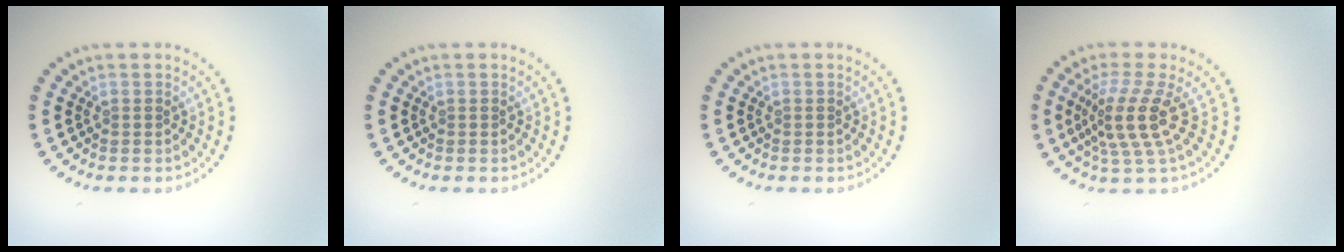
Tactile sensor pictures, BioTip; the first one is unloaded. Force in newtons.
{"total": 0.0}
{"total": 0.0}
{"total": 4.1, "press": 3.0, "slide": 2.9}